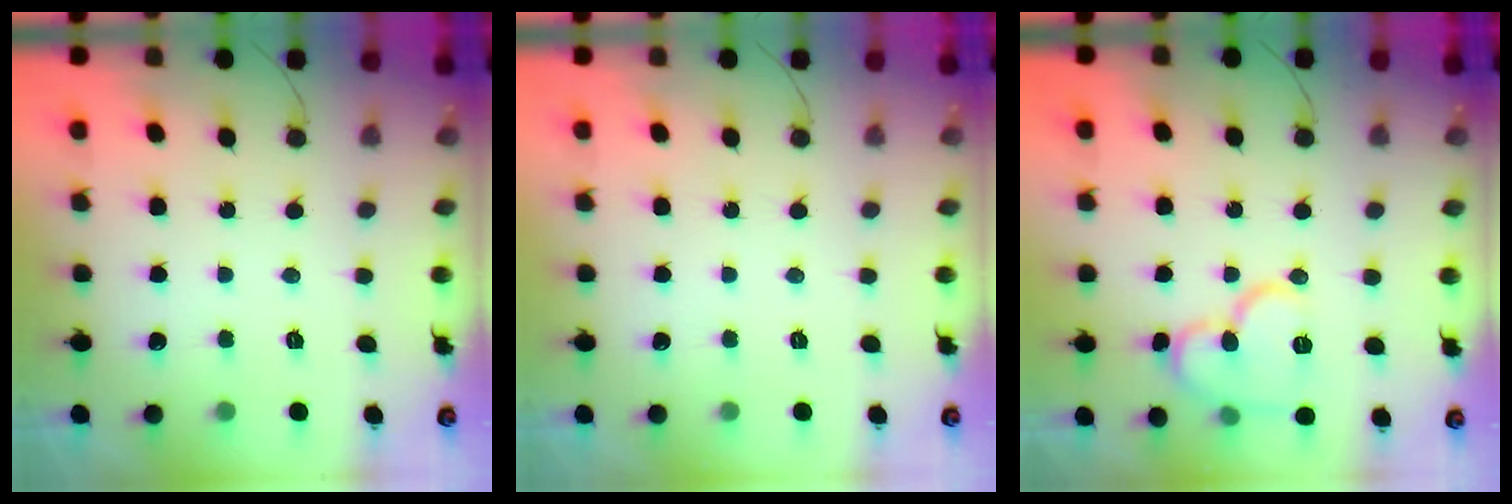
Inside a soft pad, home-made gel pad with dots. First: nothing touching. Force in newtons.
{"total": 0.0}
{"total": 12.0, "press": 11.9, "slide": 0.9}